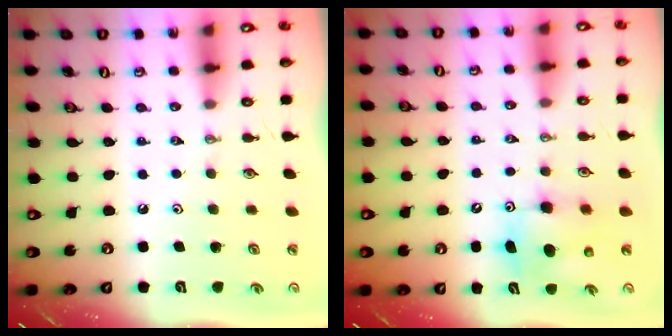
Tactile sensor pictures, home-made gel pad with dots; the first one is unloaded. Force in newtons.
{"total": 8.8, "press": 8.5, "slide": 2.3}